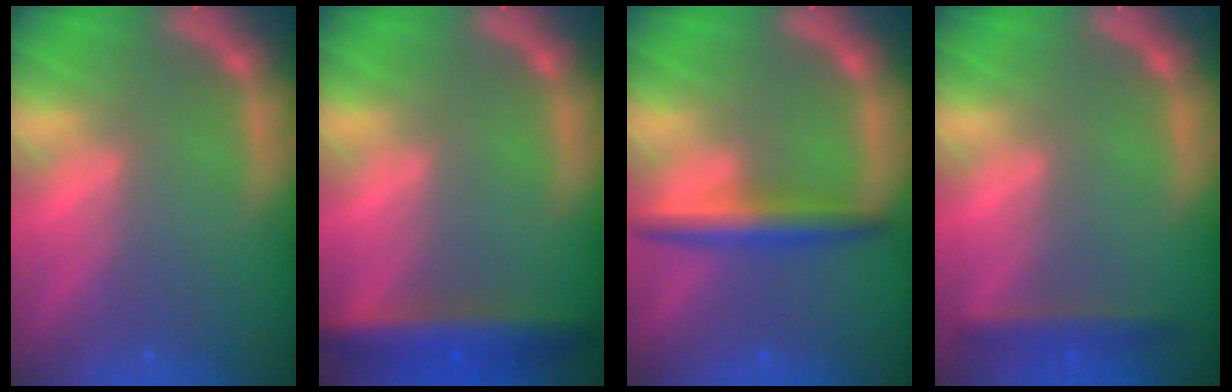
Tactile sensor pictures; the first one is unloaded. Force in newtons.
{"total": 5.5}
{"total": 3.9}
{"total": 2.4}